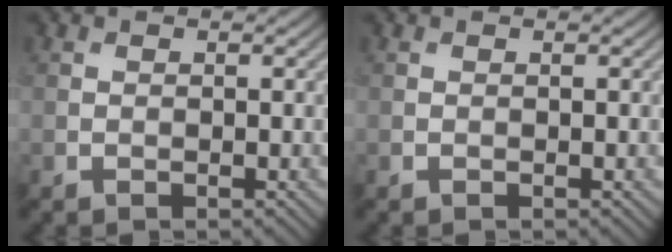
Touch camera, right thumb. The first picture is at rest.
{"total": 0.0}